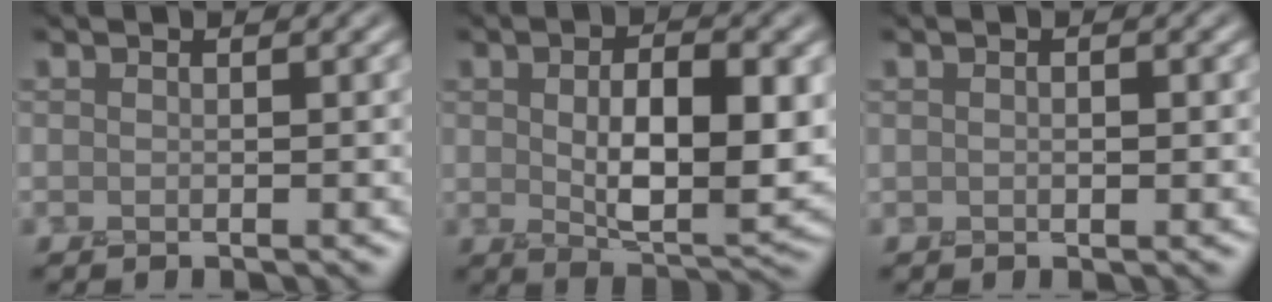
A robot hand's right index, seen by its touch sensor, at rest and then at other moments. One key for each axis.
{"total": 8.5, "fx": 0.5, "fy": 4.1, "fz": 7.5, "tx": -0.121, "ty": -0.007, "tz": 0.014}
{"total": 1.1, "fx": 0.2, "fy": 0.6, "fz": 0.9, "tx": -0.014, "ty": 0.001, "tz": 0.002}